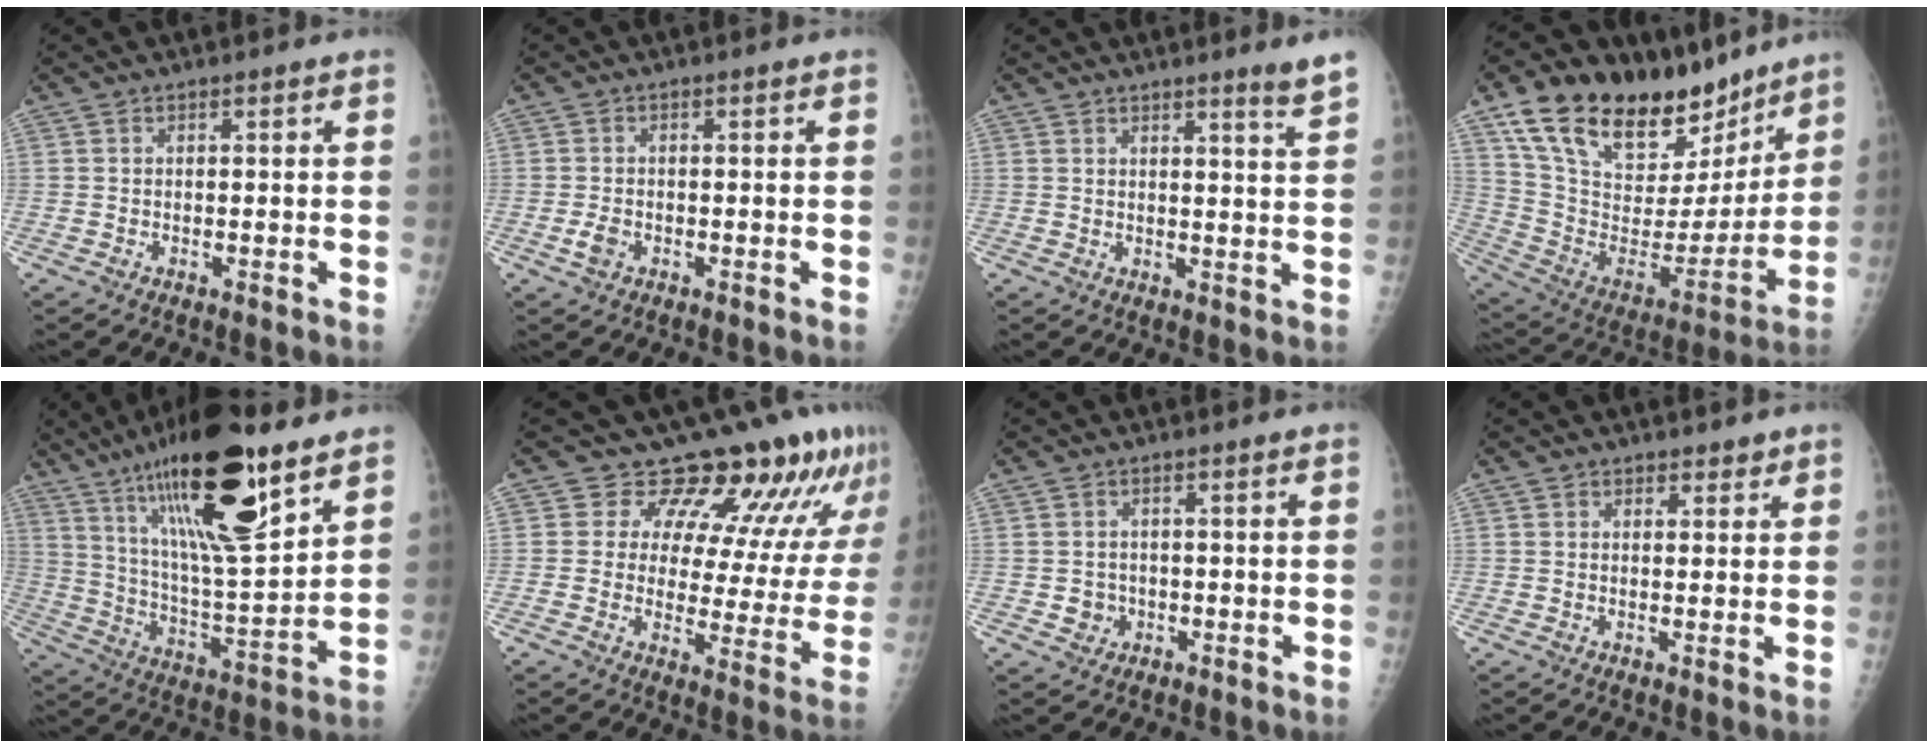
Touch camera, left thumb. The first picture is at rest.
{"total": 2.3, "force": [-0.8, 1.6, 1.4], "torque": [-0.026, 0.001, -0.015]}
{"total": 4.0, "force": [3.2, -0.6, 2.2], "torque": [-0.031, -0.035, 0.041]}
{"total": 29.1, "force": [20.9, 13.3, 15.4], "torque": [-0.223, -0.062, 0.349]}
{"total": 24.3, "force": [14.4, 5.6, 18.8], "torque": [-0.314, -0.053, 0.251]}
{"total": 16.7, "force": [13.6, 7.3, 6.4], "torque": [-0.023, -0.079, 0.151]}
{"total": 2.7, "force": [-0.5, 2.6, 0.7], "torque": [0.003, 0.005, -0.003]}
{"total": 2.4, "force": [1.6, 1.9, 0.0], "torque": [0.028, -0.007, 0.013]}